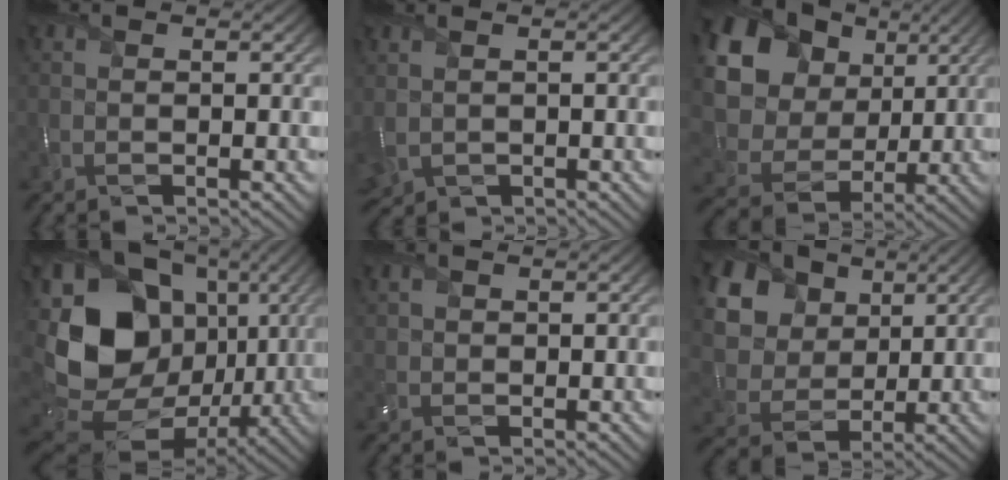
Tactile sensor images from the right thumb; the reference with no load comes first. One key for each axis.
{"total": 2.3, "fx": 0.4, "fy": 1.6, "fz": 1.6, "tx": -0.052, "ty": -0.003, "tz": 0.014}
{"total": 19.3, "fx": 6.4, "fy": 15.2, "fz": 9.9, "tx": -0.291, "ty": 0.037, "tz": 0.147}
{"total": 20.0, "fx": 1.3, "fy": 16.0, "fz": 11.9, "tx": -0.272, "ty": -0.026, "tz": 0.051}
{"total": 2.0, "fx": 1.2, "fy": 1.4, "fz": 0.8, "tx": -0.028, "ty": 0.005, "tz": 0.025}
{"total": 16.1, "fx": 7.0, "fy": 12.0, "fz": 8.0, "tx": -0.248, "ty": 0.031, "tz": 0.160}